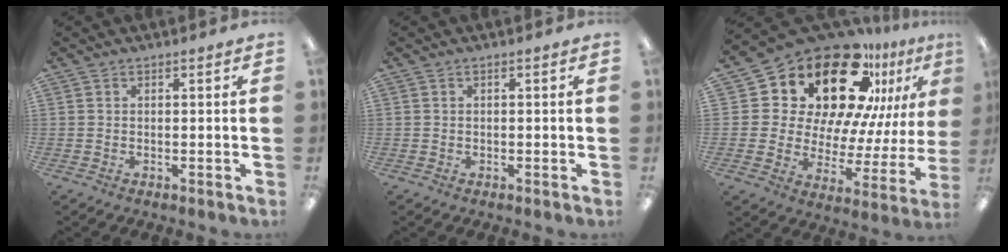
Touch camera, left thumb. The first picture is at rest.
{"total": 0.0}
{"total": 25.3, "force": [17.5, 13.0, 12.9], "torque": [-0.214, -0.130, 0.305]}